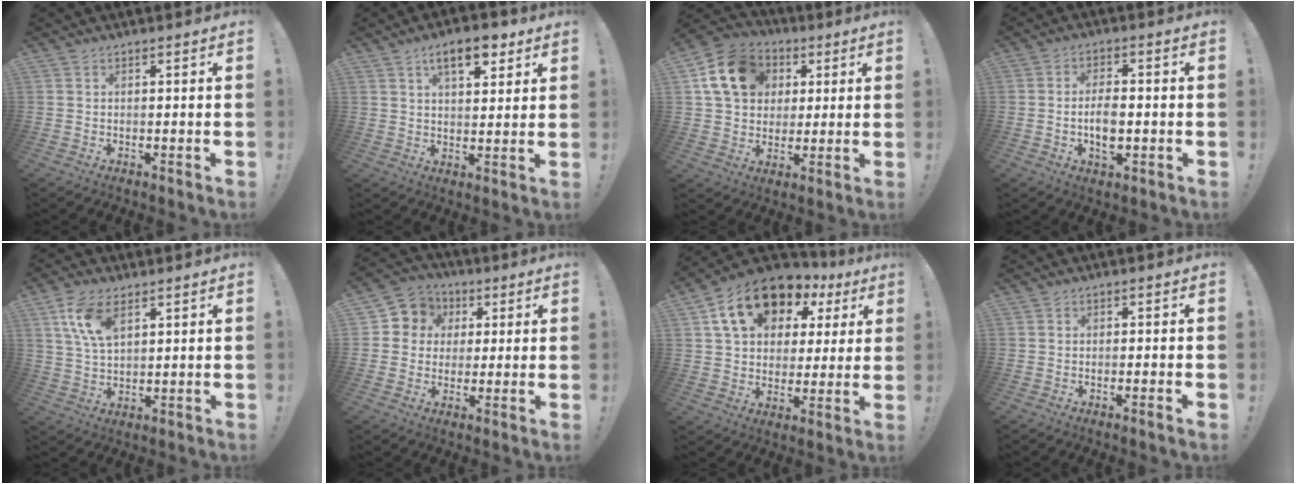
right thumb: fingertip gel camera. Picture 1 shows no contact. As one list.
[{"total": 9.7, "force": [5.3, 4.3, 6.9], "torque": [-0.100, -0.014, 0.092]}, {"total": 15.8, "force": [5.5, 12.3, 8.2], "torque": [-0.123, -0.007, 0.112]}, {"total": 6.7, "force": [-1.3, 3.3, 5.7], "torque": [-0.092, 0.002, -0.023]}, {"total": 10.0, "force": [4.8, 5.1, 7.2], "torque": [-0.150, -0.009, 0.089]}, {"total": 7.7, "force": [1.0, 7.4, 1.9], "torque": [-0.031, 0.003, 0.027]}, {"total": 18.0, "force": [9.1, 11.9, 9.9], "torque": [-0.168, -0.034, 0.173]}, {"total": 1.9, "force": [-0.8, -0.2, 1.8], "torque": [-0.035, 0.000, -0.012]}]